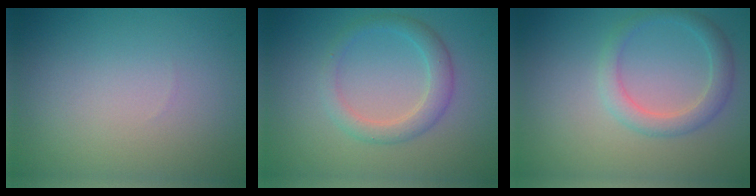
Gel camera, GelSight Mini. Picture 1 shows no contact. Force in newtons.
{"total": 2.7, "press": 2.7, "slide": 0.2}
{"total": 2.7, "press": 2.7, "slide": 0.2}